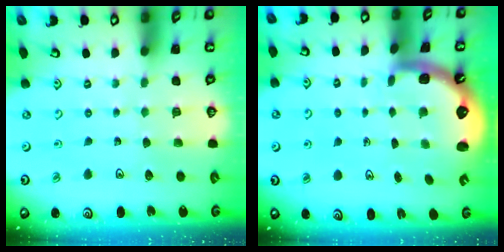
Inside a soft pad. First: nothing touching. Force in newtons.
{"total": 1.5, "press": 1.4, "slide": 0.6}